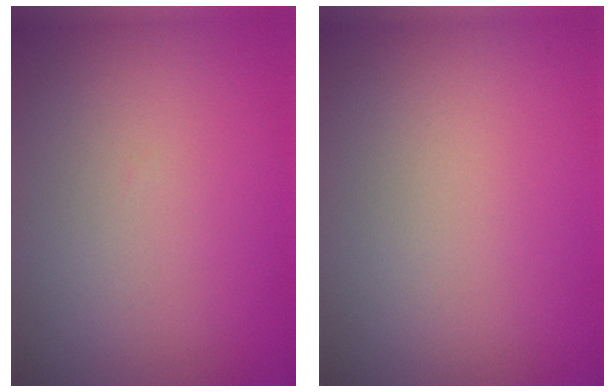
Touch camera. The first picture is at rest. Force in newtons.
{"total": 0.0}